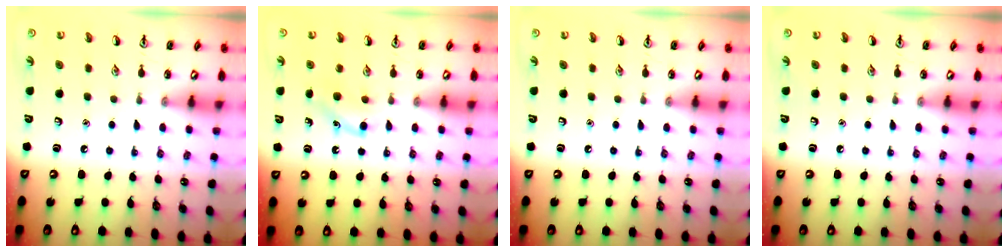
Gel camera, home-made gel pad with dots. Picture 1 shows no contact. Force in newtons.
{"total": 5.9, "press": 5.6, "slide": 1.9}
{"total": 0.0}
{"total": 0.0}